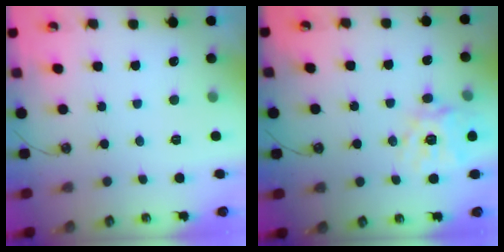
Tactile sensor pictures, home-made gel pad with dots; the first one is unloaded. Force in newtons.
{"total": 16.0, "press": 15.9, "slide": 2.0}